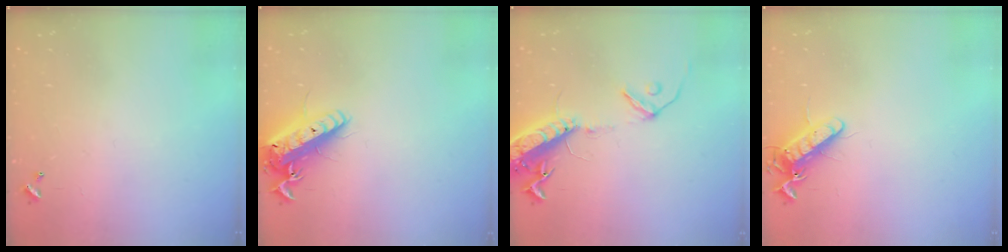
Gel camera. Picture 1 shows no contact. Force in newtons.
{"total": 16.1, "press": 15.8, "slide": 3.2}
{"total": 16.3, "press": 15.8, "slide": 4.0}
{"total": 11.7, "press": 11.6, "slide": 1.7}